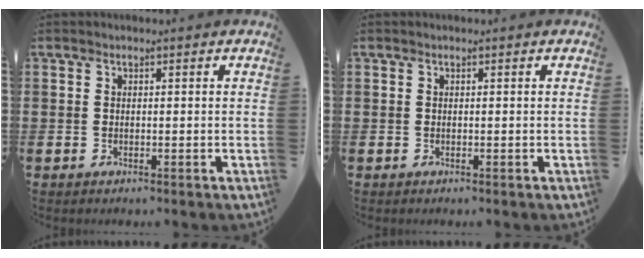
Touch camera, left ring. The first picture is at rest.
{"total": 0.0}